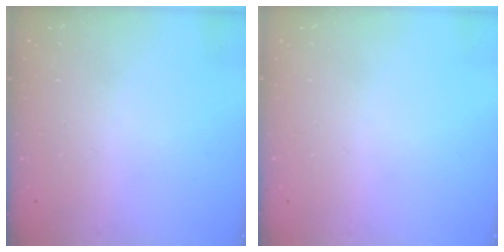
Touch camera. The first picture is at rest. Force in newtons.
{"total": 0.0}